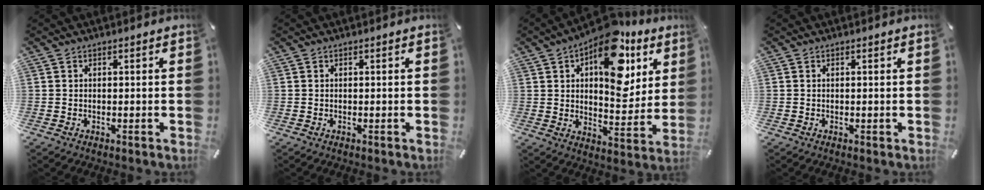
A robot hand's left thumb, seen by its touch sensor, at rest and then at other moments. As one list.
[{"total": 0.0}, {"total": 18.3, "force": [8.8, 10.0, 12.6], "torque": [-0.172, -0.054, 0.148]}, {"total": 0.0}]